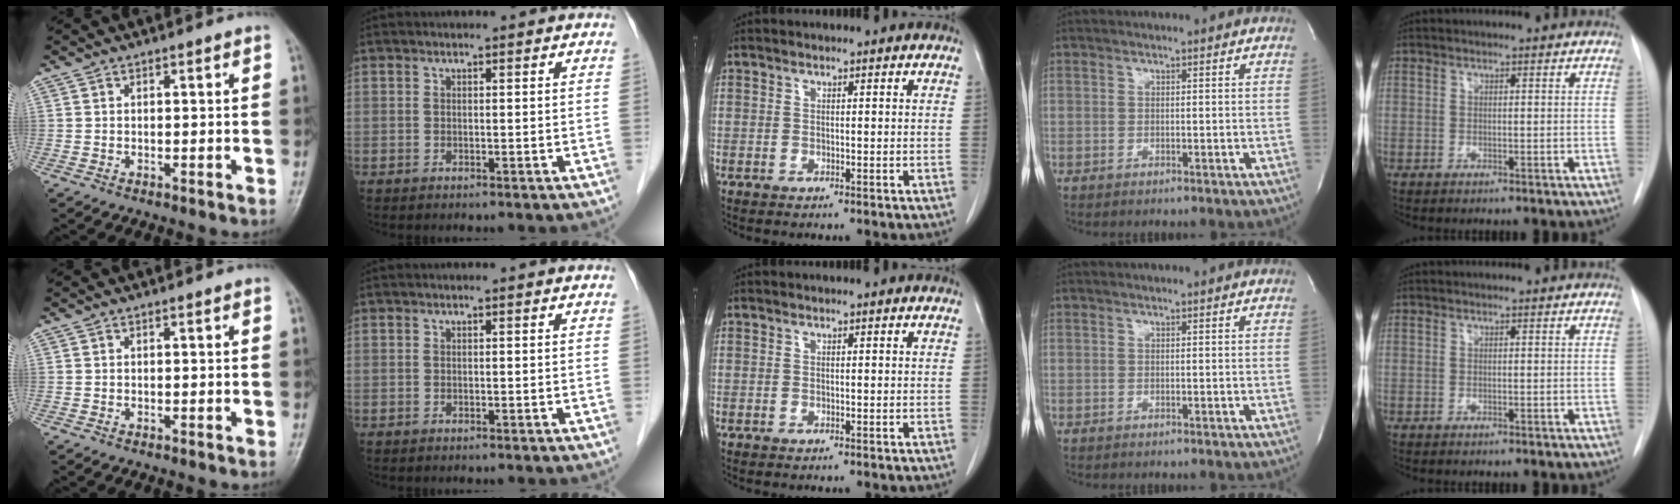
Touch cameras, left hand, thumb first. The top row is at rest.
{}